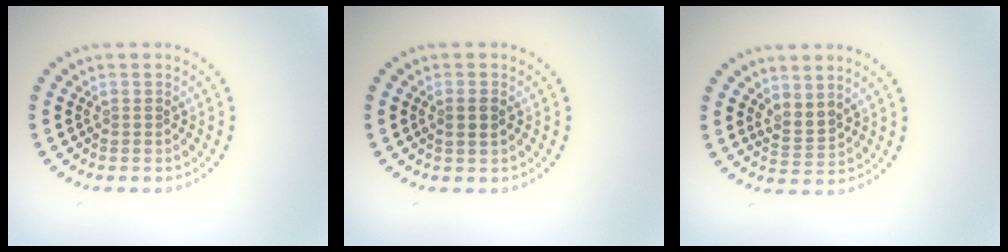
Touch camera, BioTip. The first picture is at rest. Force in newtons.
{"total": 1.5, "press": 1.4, "slide": 0.4}
{"total": 1.9, "press": 1.4, "slide": 1.3}